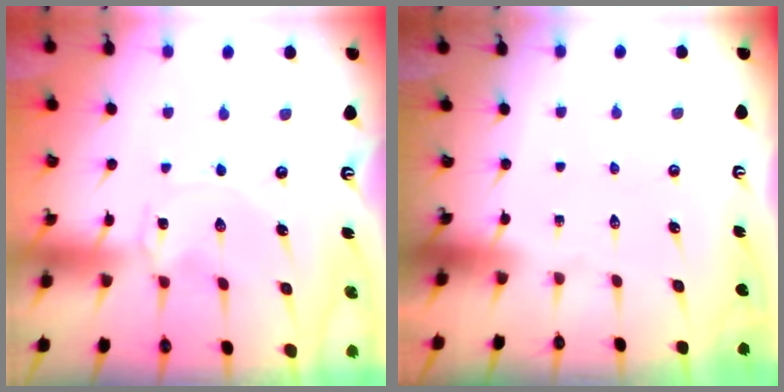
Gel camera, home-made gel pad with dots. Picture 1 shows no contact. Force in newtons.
{"total": 0.0}